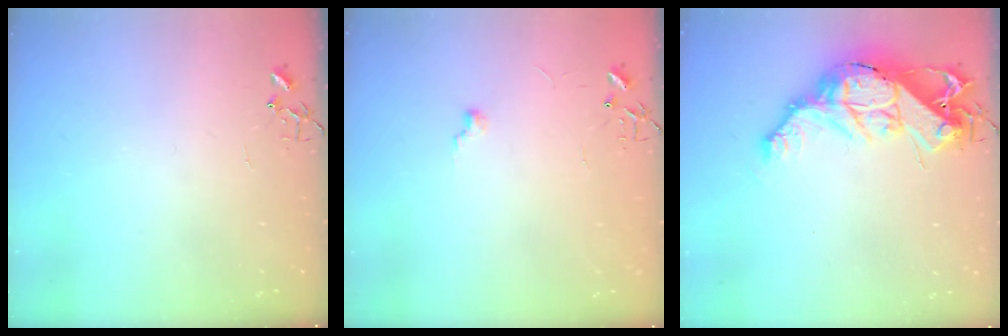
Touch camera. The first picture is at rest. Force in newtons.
{"total": 4.1, "press": 4.1, "slide": 0.5}
{"total": 16.4, "press": 16.4, "slide": 1.3}